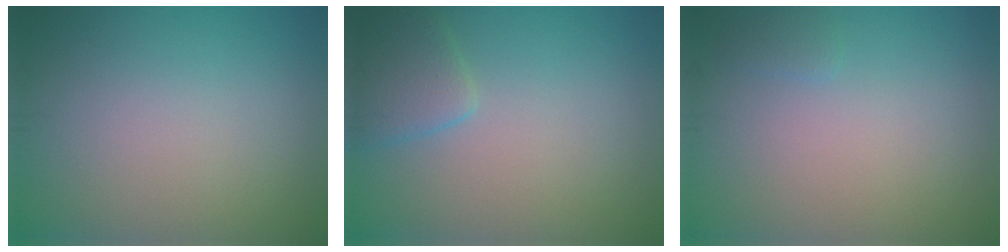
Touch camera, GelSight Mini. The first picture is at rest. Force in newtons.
{"total": 2.6, "press": 2.6, "slide": 0.2}
{"total": 0.6, "press": 0.6, "slide": 0.1}